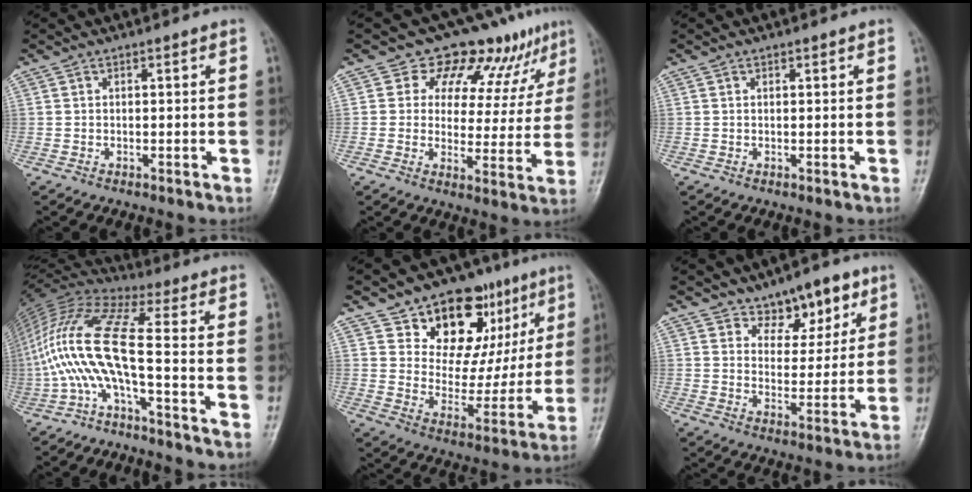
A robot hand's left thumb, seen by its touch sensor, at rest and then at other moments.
{"total": 12.1, "force": [8.6, 7.1, 4.9], "torque": [-0.014, -0.047, 0.104]}
{"total": 0.0}
{"total": 13.6, "force": [-4.5, 1.7, 12.8], "torque": [-0.305, 0.074, -0.096]}
{"total": 19.5, "force": [10.1, 12.3, 11.2], "torque": [-0.091, -0.032, 0.159]}
{"total": 9.1, "force": [5.8, 5.4, 4.4], "torque": [-0.022, -0.033, 0.090]}